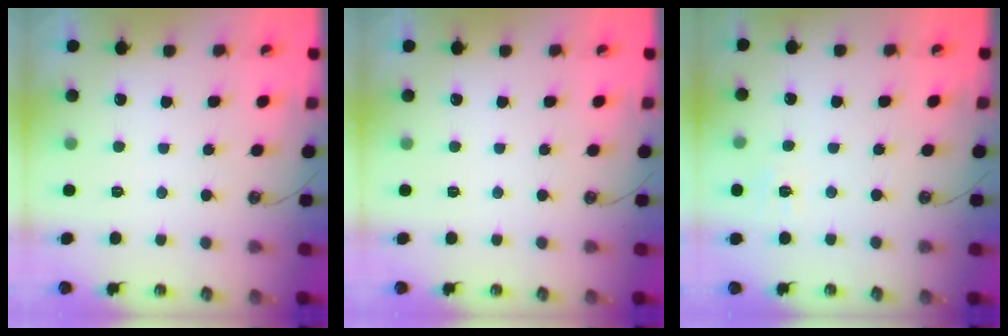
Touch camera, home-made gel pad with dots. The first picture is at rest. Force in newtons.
{"total": 0.0}
{"total": 5.5, "press": 5.4, "slide": 0.5}